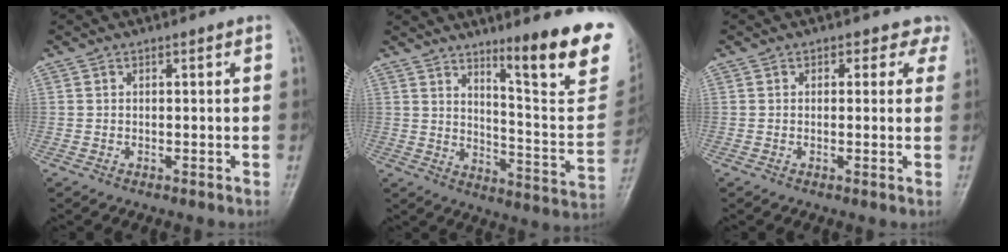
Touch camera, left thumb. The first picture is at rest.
{"total": 20.2, "force": [12.2, 3.0, 15.8], "torque": [-0.174, -0.080, 0.179]}
{"total": 3.0, "force": [2.0, 2.2, 0.4], "torque": [0.029, -0.007, 0.003]}